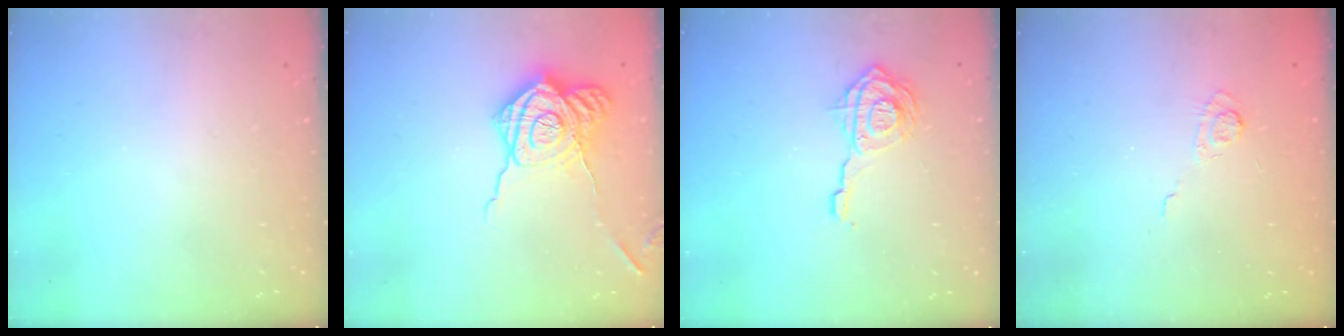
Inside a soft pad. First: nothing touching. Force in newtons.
{"total": 18.6, "press": 18.6, "slide": 1.4}
{"total": 11.2, "press": 11.1, "slide": 0.9}
{"total": 3.1, "press": 2.7, "slide": 1.6}